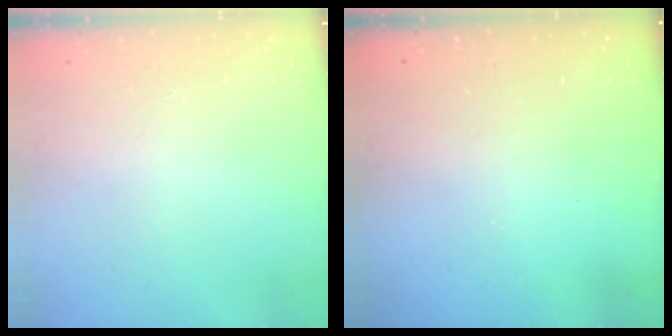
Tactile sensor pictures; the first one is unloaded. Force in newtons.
{"total": 3.0, "press": 2.9, "slide": 0.8}